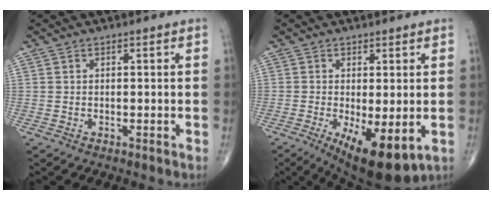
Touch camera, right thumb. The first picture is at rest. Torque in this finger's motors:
{"motor_torque": [-0.28, 0.57, 0.17, -0.19, 0.18]}